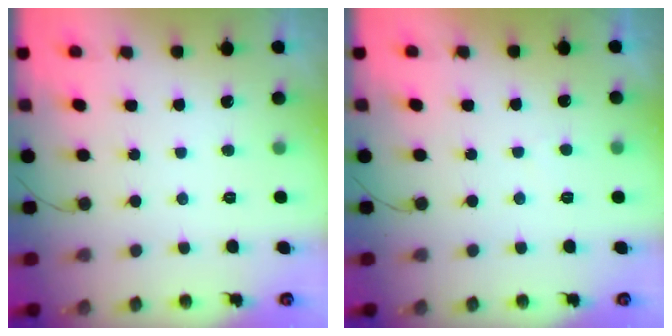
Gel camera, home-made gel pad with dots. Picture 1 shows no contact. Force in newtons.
{"total": 1.3, "press": 1.2, "slide": 0.5}